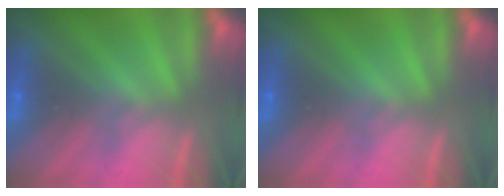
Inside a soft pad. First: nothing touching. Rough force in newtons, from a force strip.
{"total": 0.0}